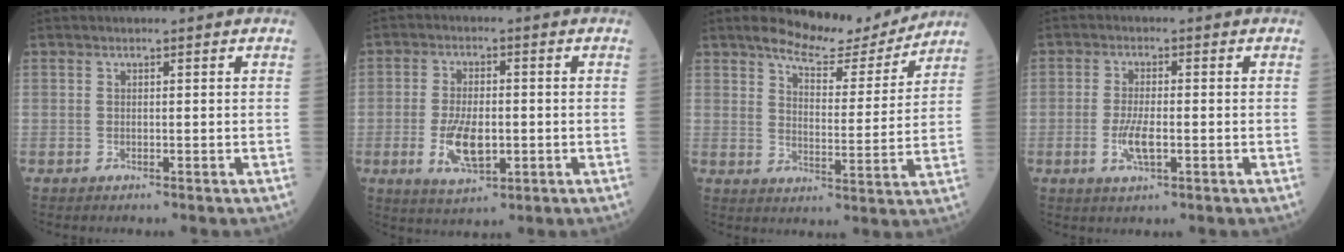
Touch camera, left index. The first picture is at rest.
{"total": 7.3, "force": [-1.7, 3.1, 6.4], "torque": [-0.132, -0.007, -0.025]}
{"total": 9.7, "force": [9.2, 1.7, 2.6], "torque": [-0.045, -0.010, 0.138]}
{"total": 4.4, "force": [-1.2, 1.1, 4.1], "torque": [-0.090, -0.004, -0.022]}